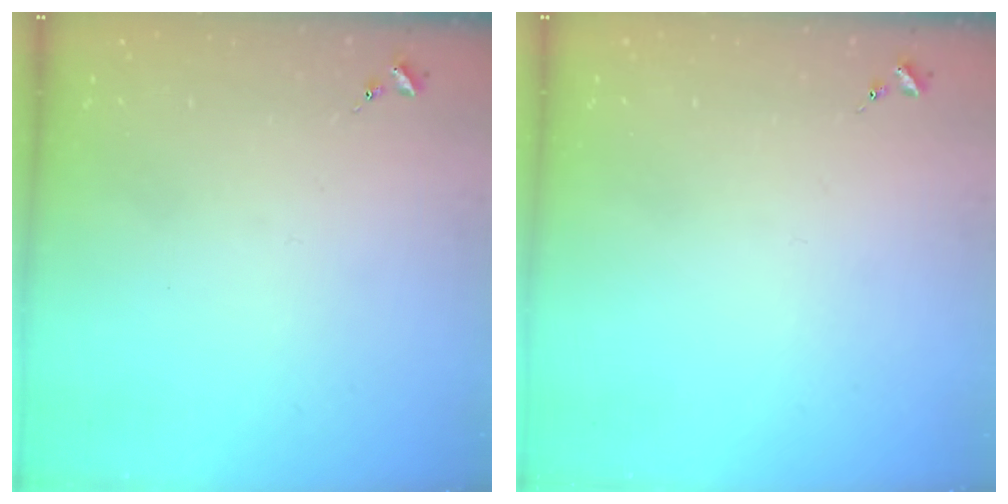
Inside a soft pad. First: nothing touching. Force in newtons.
{"total": 0.0}